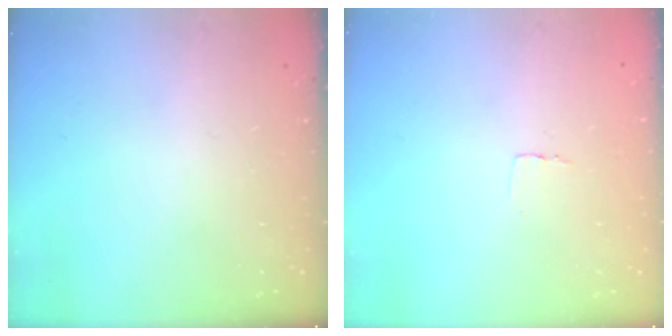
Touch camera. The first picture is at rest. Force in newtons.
{"total": 2.6, "press": 2.6, "slide": 0.1}